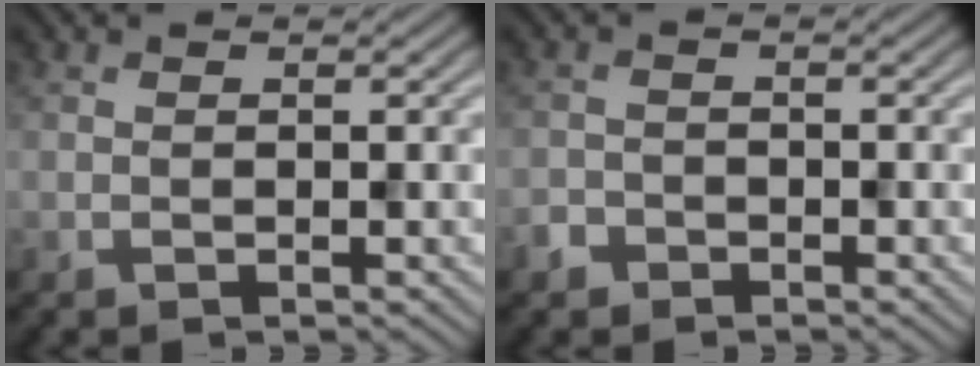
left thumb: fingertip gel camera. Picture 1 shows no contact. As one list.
[{"total": 1.7, "force": [-1.2, 1.1, 0.3], "torque": [-0.003, 0.000, -0.029]}]